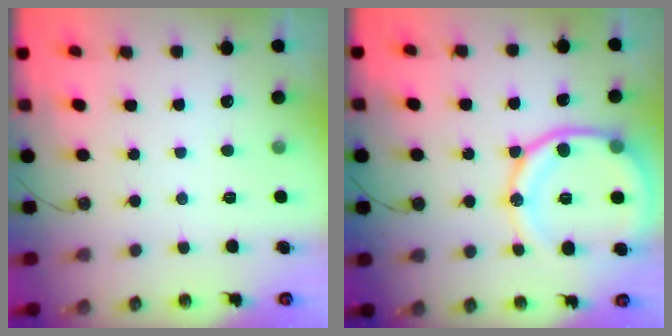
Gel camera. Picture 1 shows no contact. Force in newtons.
{"total": 17.1, "press": 17.1, "slide": 1.7}